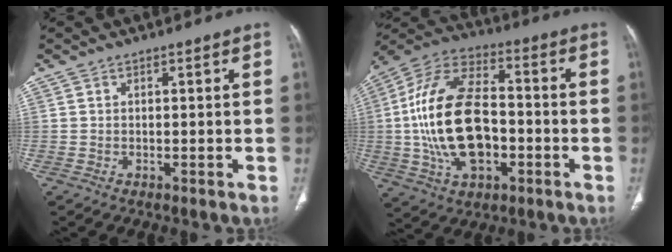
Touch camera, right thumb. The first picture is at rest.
{"total": 21.9, "force": [-2.4, 12.7, 17.7], "torque": [-0.332, 0.025, -0.039]}